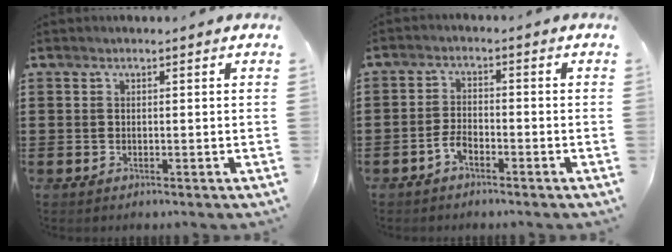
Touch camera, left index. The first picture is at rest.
{"total": 2.8, "force": [-1.8, 1.2, 1.7], "torque": [-0.049, 0.000, -0.040]}